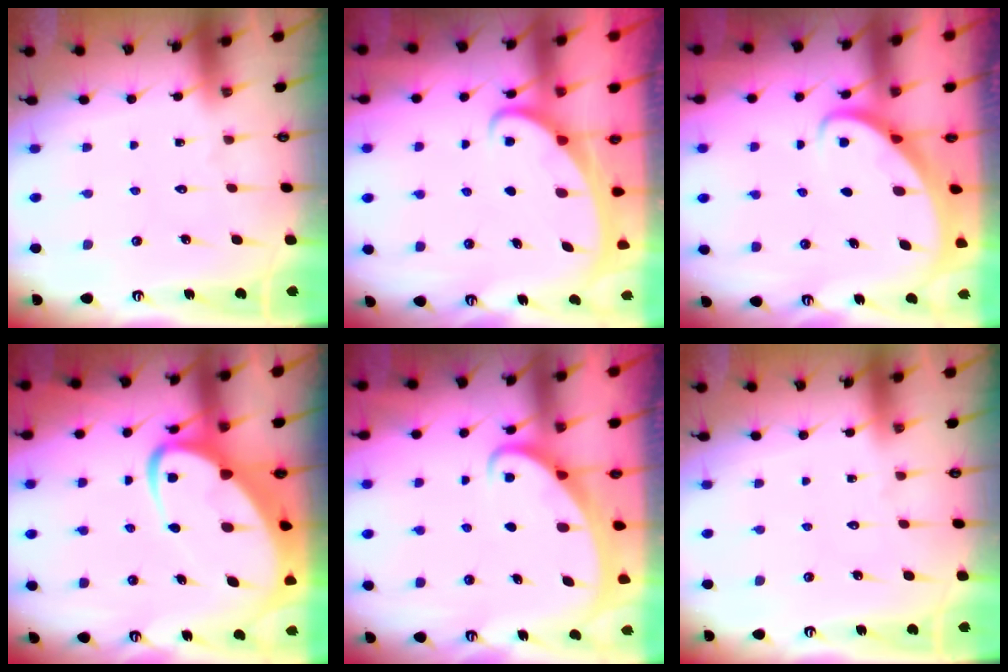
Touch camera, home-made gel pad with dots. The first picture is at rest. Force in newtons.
{"total": 2.3, "press": 2.2, "slide": 0.3}
{"total": 2.6, "press": 2.6, "slide": 0.3}
{"total": 8.6, "press": 8.5, "slide": 0.9}
{"total": 2.2, "press": 2.2, "slide": 0.3}
{"total": 0.0}